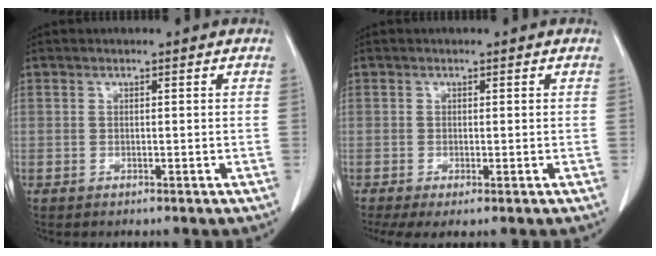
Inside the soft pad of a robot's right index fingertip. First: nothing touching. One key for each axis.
{"total": 3.6, "fx": -2.1, "fy": 0.8, "fz": 2.8, "tx": -0.048, "ty": -0.014, "tz": -0.034}